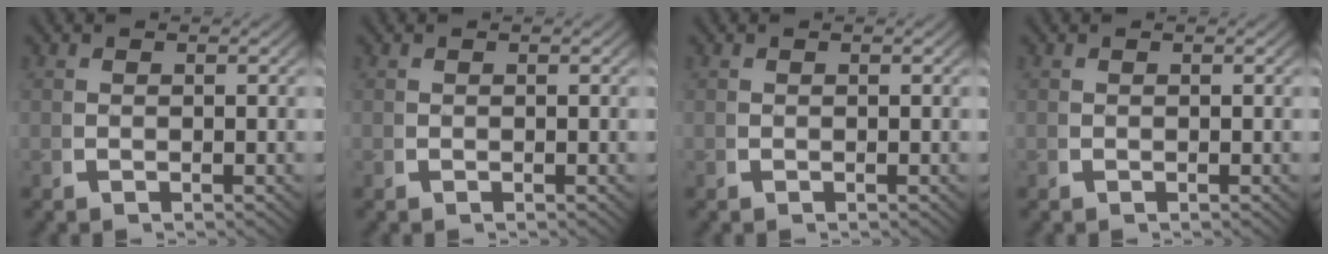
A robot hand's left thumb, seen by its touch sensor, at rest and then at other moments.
{"total": 0.0}
{"total": 0.0}
{"total": 0.0}